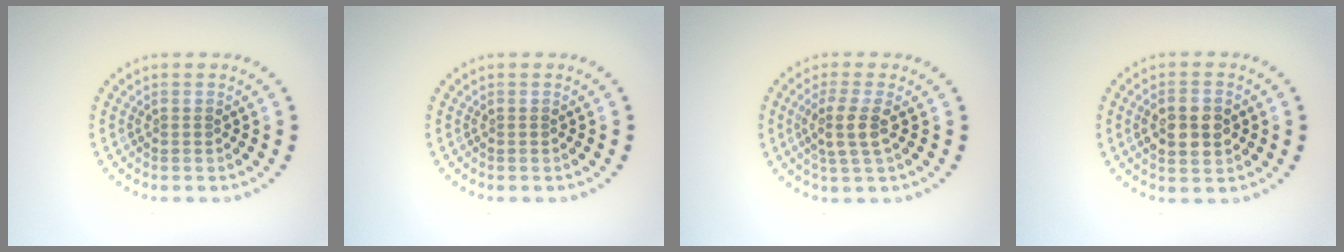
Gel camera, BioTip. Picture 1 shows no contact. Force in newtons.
{"total": 0.0}
{"total": 2.7, "press": 2.2, "slide": 1.5}
{"total": 3.9, "press": 3.9, "slide": 0.2}